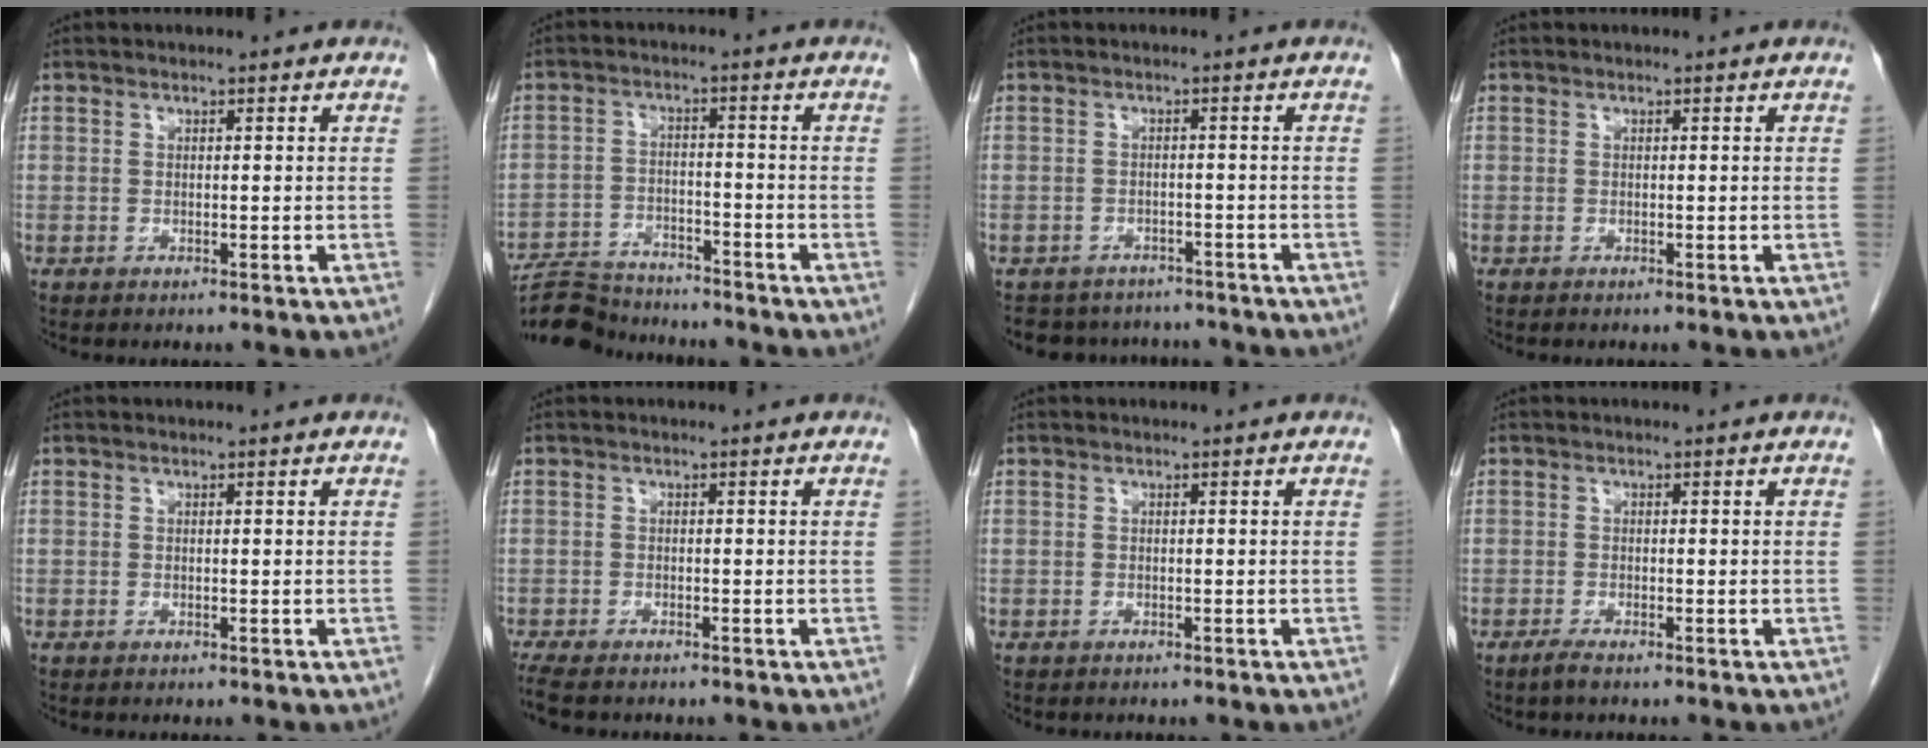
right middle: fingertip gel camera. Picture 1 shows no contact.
{"total": 9.7, "force": [-9.4, 1.8, 1.7], "torque": [-0.030, 0.002, -0.156]}
{"total": 8.0, "force": [-7.3, 3.1, 0.9], "torque": [-0.016, 0.011, -0.089]}
{"total": 0.0}
{"total": 0.0}
{"total": 4.7, "force": [-3.9, 1.2, 2.3], "torque": [-0.041, -0.012, -0.063]}
{"total": 0.0}
{"total": 1.4, "force": [-1.1, 0.0, 0.9], "torque": [-0.027, -0.005, -0.022]}